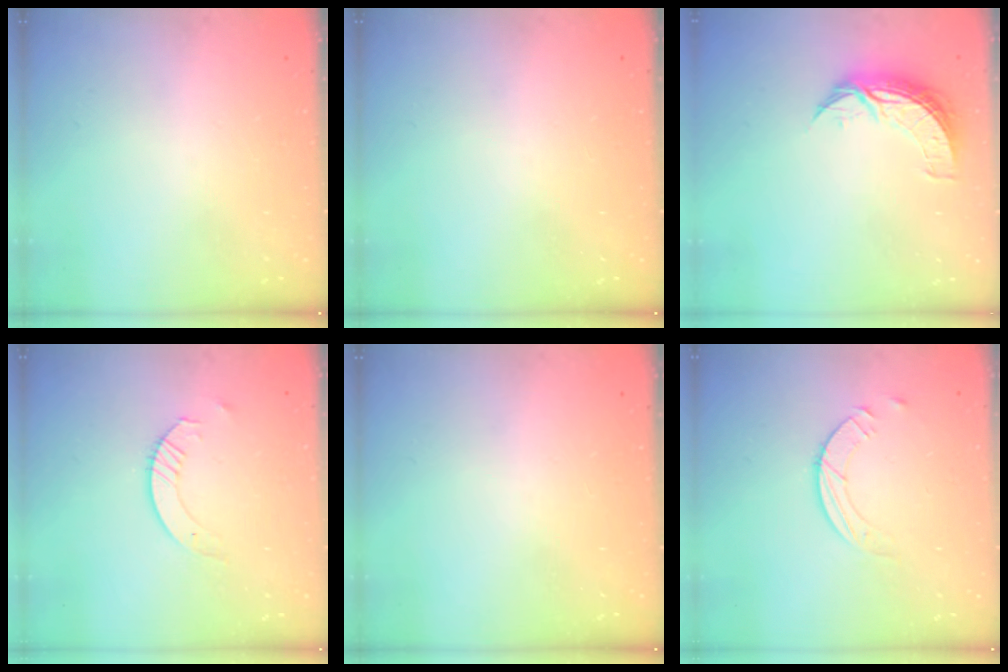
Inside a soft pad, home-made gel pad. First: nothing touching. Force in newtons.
{"total": 0.0}
{"total": 7.9, "press": 7.9, "slide": 0.1}
{"total": 4.1, "press": 4.1, "slide": 0.4}
{"total": 0.0}
{"total": 6.0, "press": 6.0, "slide": 0.6}